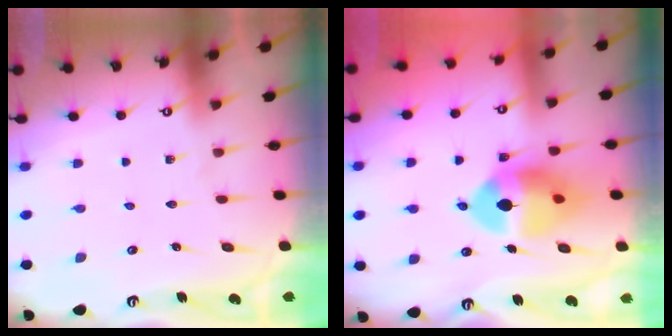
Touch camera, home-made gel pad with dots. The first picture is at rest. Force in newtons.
{"total": 12.0, "press": 11.8, "slide": 1.9}